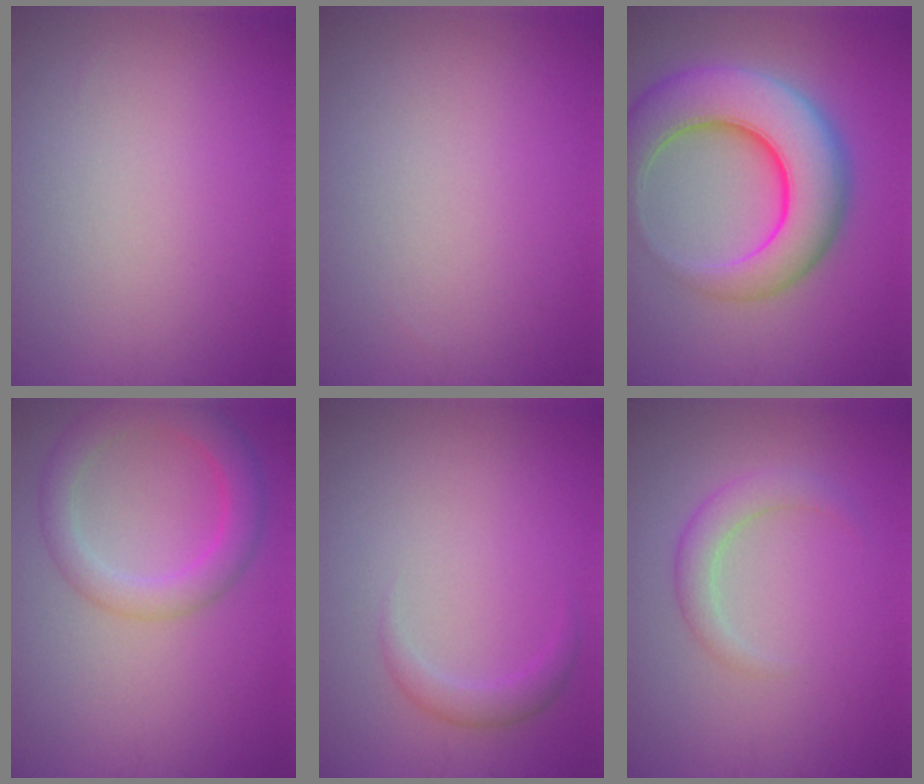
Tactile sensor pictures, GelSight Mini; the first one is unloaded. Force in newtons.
{"total": 0.0}
{"total": 10.1, "press": 10.1, "slide": 0.5}
{"total": 4.2, "press": 4.2, "slide": 0.2}
{"total": 1.6, "press": 1.6, "slide": 0.1}
{"total": 2.2, "press": 2.2, "slide": 0.2}